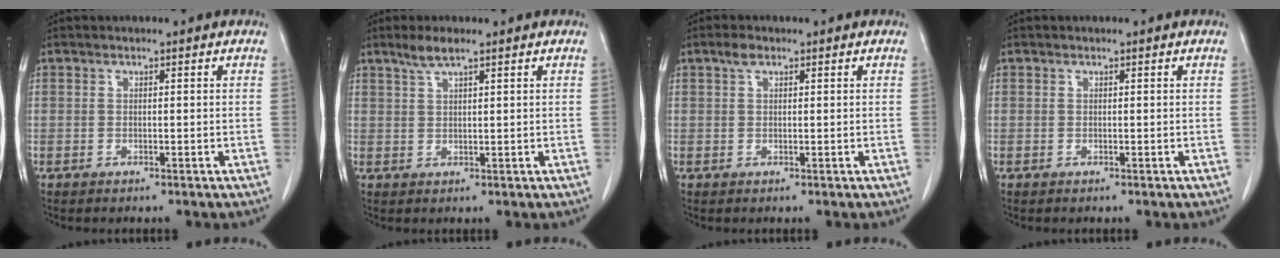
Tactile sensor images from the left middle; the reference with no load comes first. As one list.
[{"total": 3.0, "force": [2.2, 0.2, 2.0], "torque": [-0.049, 0.003, 0.048]}, {"total": 1.6, "force": [1.0, 0.7, 1.0], "torque": [-0.023, 0.009, 0.018]}, {"total": 0.0}]